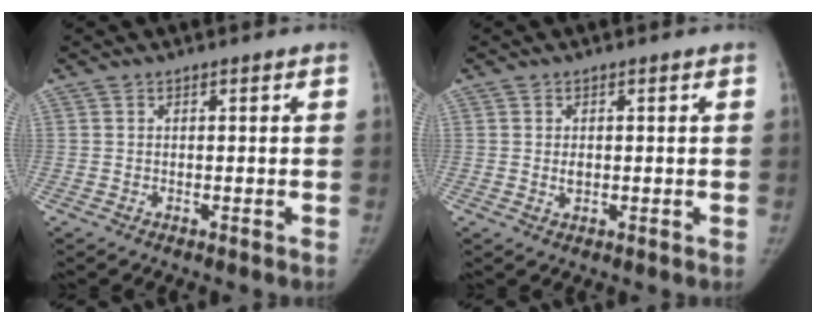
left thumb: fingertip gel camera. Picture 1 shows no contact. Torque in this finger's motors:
{"motor_torque": [-0.08, -0.08, 0.01, 0.17, 0.01]}